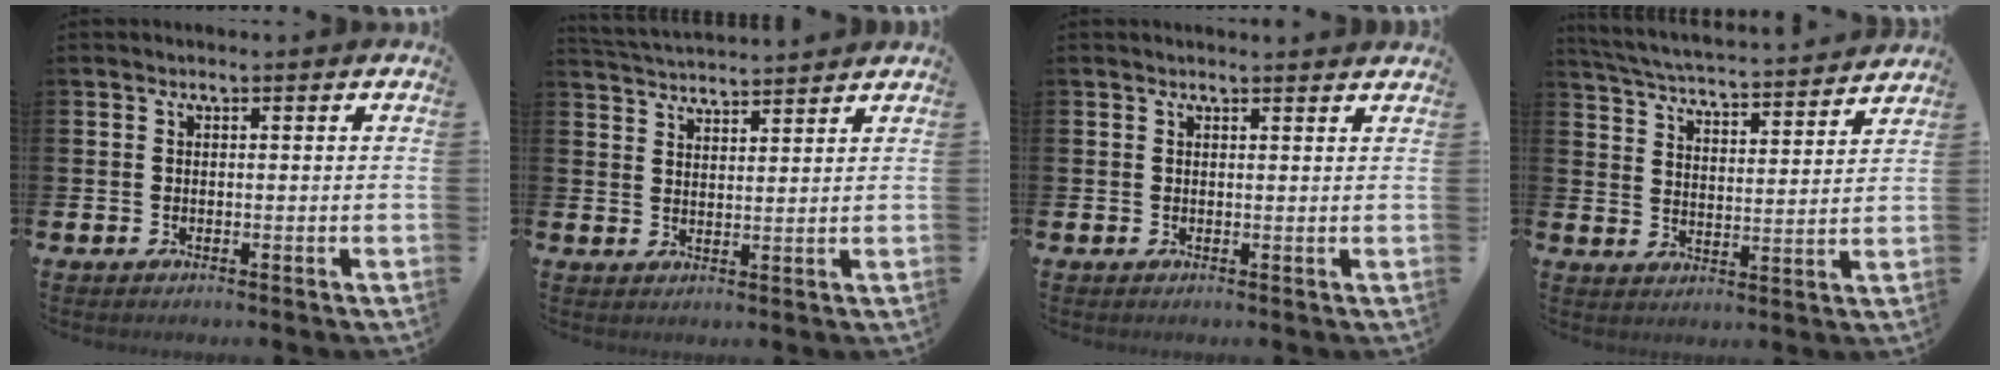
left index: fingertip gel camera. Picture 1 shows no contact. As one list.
[{"total": 3.8, "force": [3.8, 0.1, -0.1], "torque": [-0.017, -0.021, 0.070]}, {"total": 0.9, "force": [0.9, -0.1, 0.2], "torque": [0.005, -0.005, 0.015]}, {"total": 5.0, "force": [4.9, 0.2, 1.1], "torque": [-0.047, -0.046, 0.080]}]